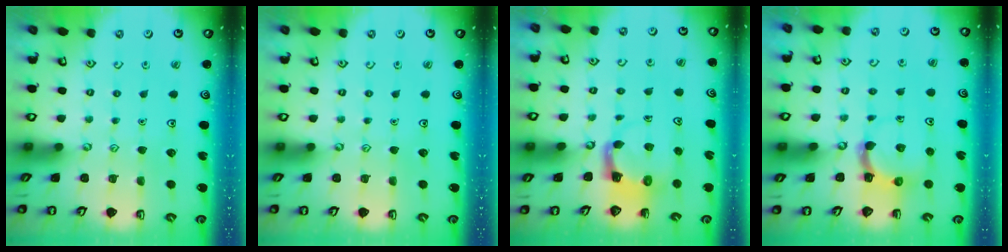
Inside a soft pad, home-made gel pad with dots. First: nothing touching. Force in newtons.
{"total": 0.0}
{"total": 3.9, "press": 3.9, "slide": 0.7}
{"total": 4.5, "press": 4.4, "slide": 0.7}